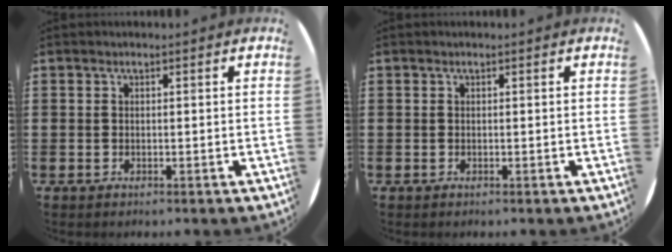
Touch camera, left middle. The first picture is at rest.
{"total": 0.0}